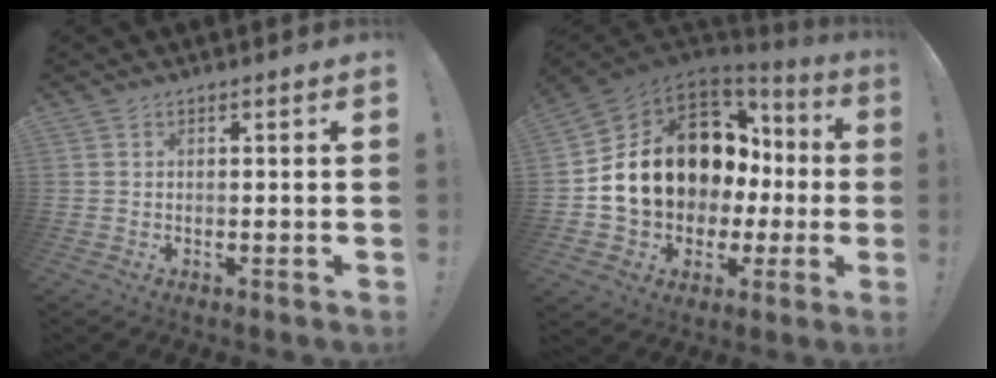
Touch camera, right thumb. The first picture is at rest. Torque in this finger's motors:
{"motor_torque": [2.50, 2.50, 0.60, 0.40, 0.22]}